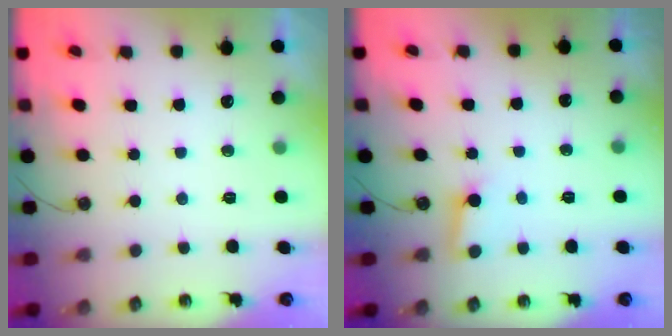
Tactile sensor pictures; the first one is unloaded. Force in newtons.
{"total": 2.9, "press": 2.9, "slide": 0.2}